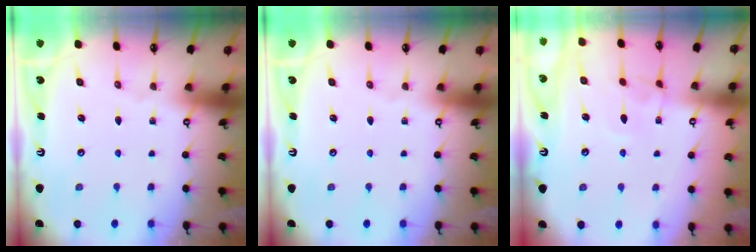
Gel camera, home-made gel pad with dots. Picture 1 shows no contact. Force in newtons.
{"total": 0.0}
{"total": 1.2, "press": 1.2, "slide": 0.4}